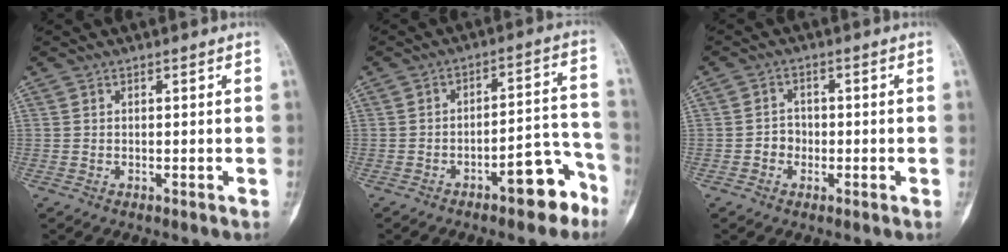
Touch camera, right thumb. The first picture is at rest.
{"total": 10.1, "force": [-6.1, 3.9, 7.1], "torque": [-0.072, 0.067, -0.082]}
{"total": 2.7, "force": [-0.9, 2.4, 1.0], "torque": [0.000, 0.010, -0.022]}